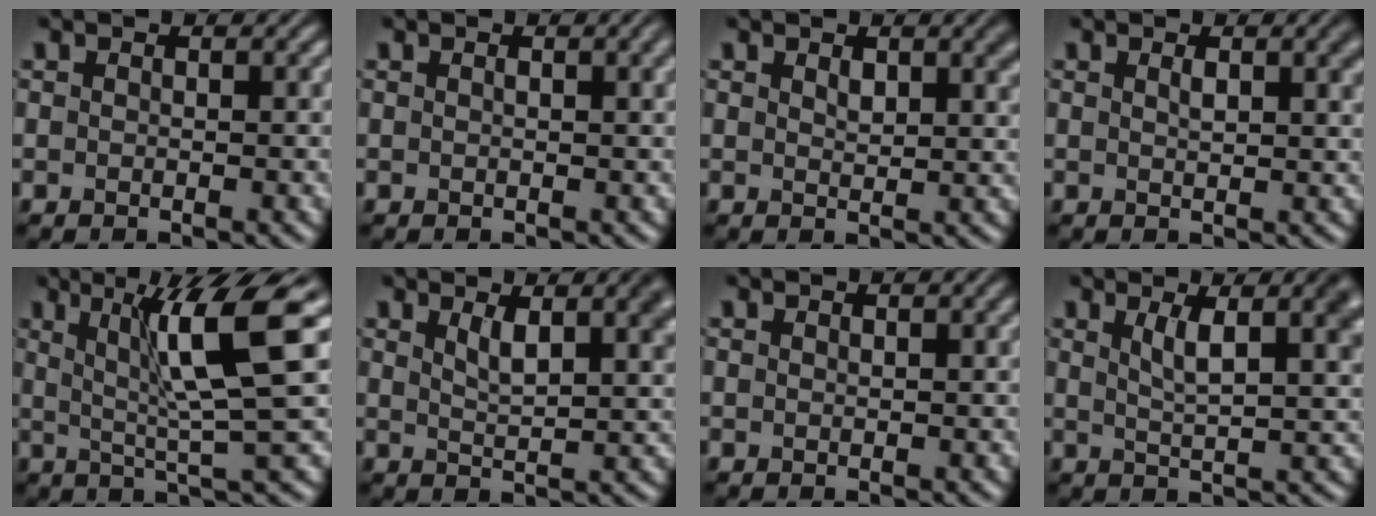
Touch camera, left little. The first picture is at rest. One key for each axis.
{"total": 2.0, "fx": 0.7, "fy": 0.7, "fz": 1.8, "tx": -0.018, "ty": 0.004, "tz": 0.012}
{"total": 2.7, "fx": 1.4, "fy": 1.2, "fz": 2.0, "tx": -0.027, "ty": 0.001, "tz": 0.026}
{"total": 3.1, "fx": 1.3, "fy": 1.0, "fz": 2.6, "tx": -0.028, "ty": 0.006, "tz": 0.020}
{"total": 8.4, "fx": 2.3, "fy": 1.2, "fz": 8.0, "tx": -0.122, "ty": 0.004, "tz": 0.039}
{"total": 4.5, "fx": 2.1, "fy": 1.6, "fz": 3.7, "tx": -0.050, "ty": 0.002, "tz": 0.032}
{"total": 0.7, "fx": 0.4, "fy": 0.1, "fz": 0.6, "tx": -0.009, "ty": 0.003, "tz": 0.007}
{"total": 5.8, "fx": 2.3, "fy": 1.9, "fz": 5.0, "tx": -0.068, "ty": 0.003, "tz": 0.036}